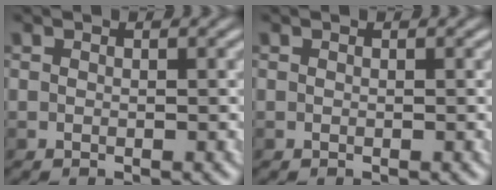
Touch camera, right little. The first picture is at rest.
{"total": 0.0}